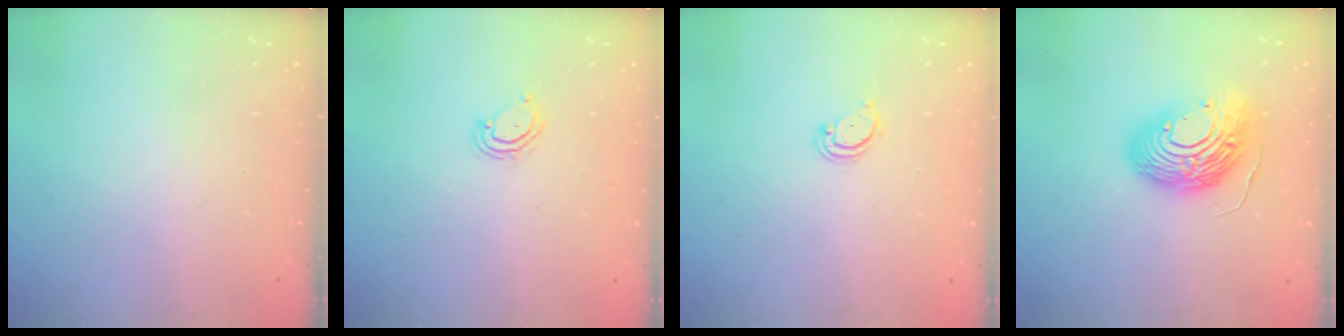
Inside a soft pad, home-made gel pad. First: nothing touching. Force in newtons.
{"total": 3.9, "press": 3.9, "slide": 0.3}
{"total": 2.9, "press": 2.9, "slide": 0.2}
{"total": 16.0, "press": 15.8, "slide": 2.4}